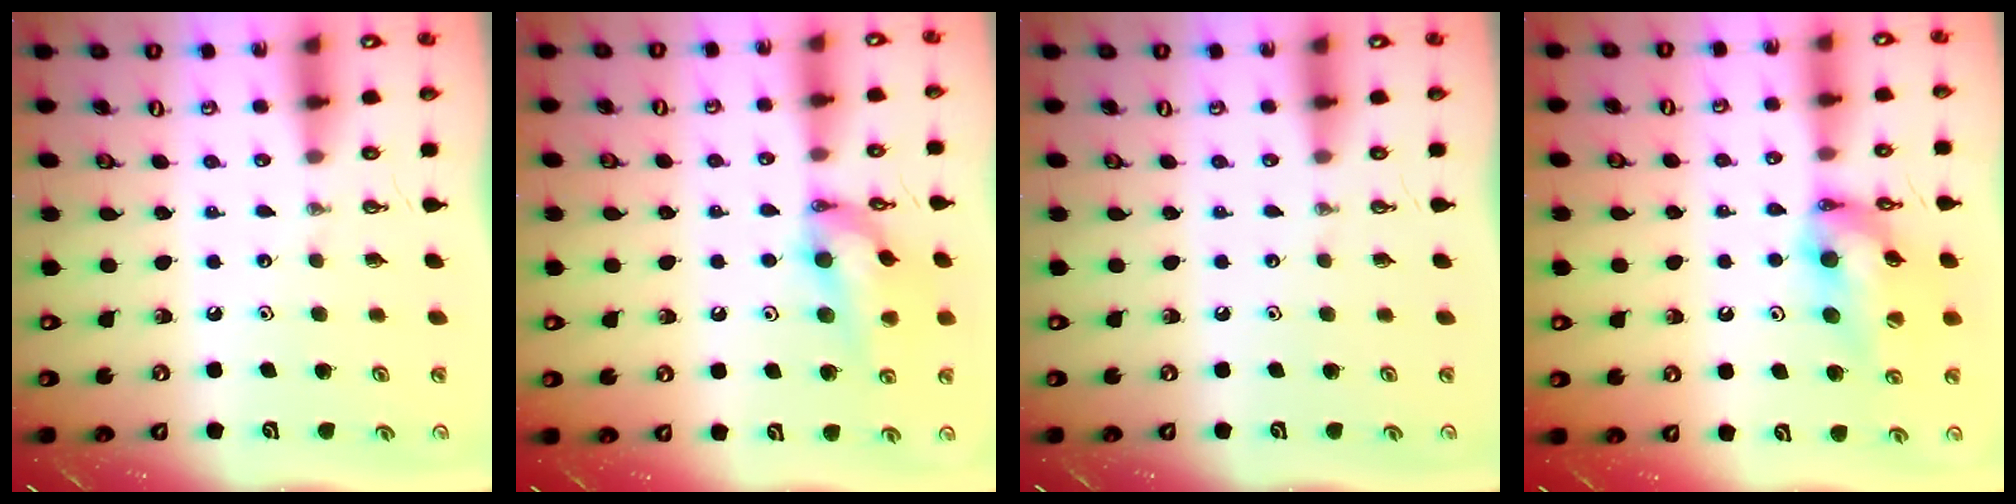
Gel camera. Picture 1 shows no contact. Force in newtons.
{"total": 14.7, "press": 13.7, "slide": 5.1}
{"total": 0.0}
{"total": 14.5, "press": 13.0, "slide": 6.3}